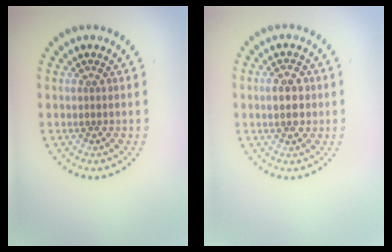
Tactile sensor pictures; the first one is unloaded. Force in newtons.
{"total": 2.8, "press": 2.8, "slide": 0.1}